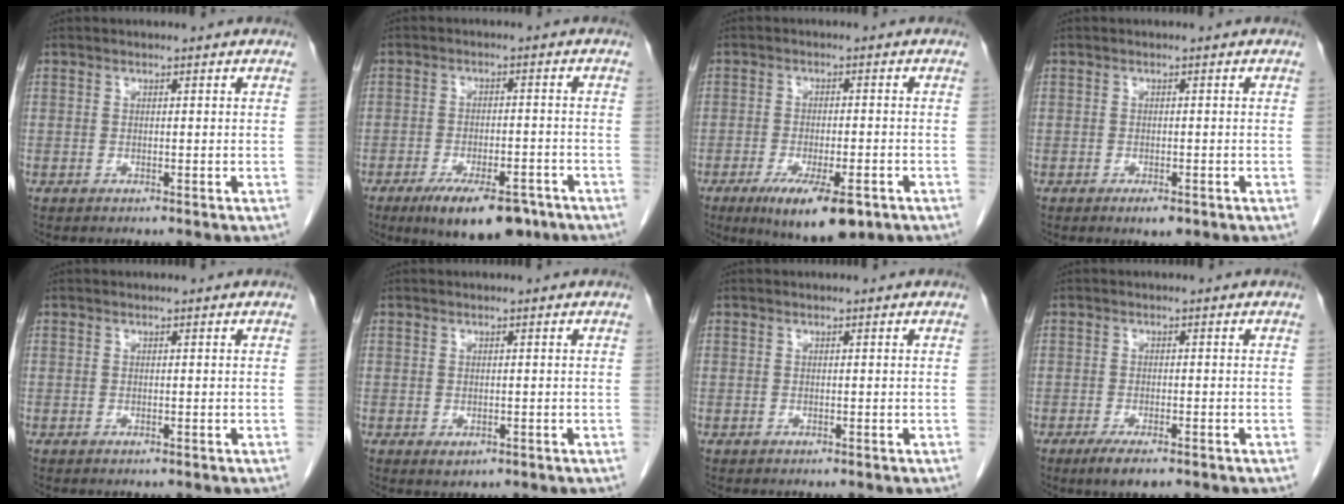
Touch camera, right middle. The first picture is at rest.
{"total": 11.1, "force": [-7.7, 3.9, 7.0], "torque": [-0.100, -0.005, -0.115]}
{"total": 10.6, "force": [-6.2, 2.9, 8.1], "torque": [-0.126, -0.018, -0.091]}
{"total": 1.9, "force": [-1.1, 0.7, 1.4], "torque": [-0.019, -0.001, -0.011]}
{"total": 0.0}
{"total": 1.3, "force": [-0.4, 0.9, 0.8], "torque": [-0.012, -0.002, 0.001]}
{"total": 0.0}
{"total": 4.1, "force": [-2.7, 1.0, 2.9], "torque": [-0.051, -0.007, -0.042]}